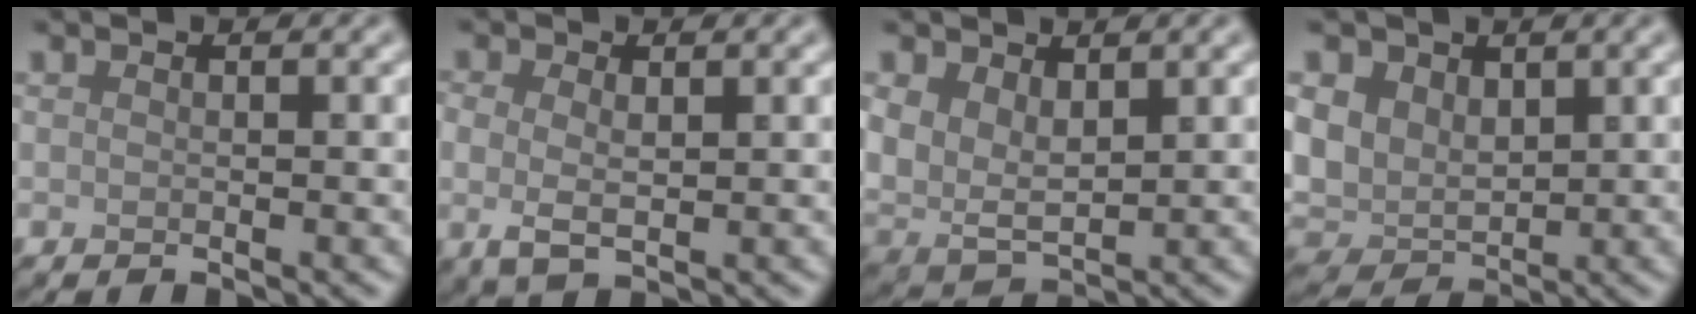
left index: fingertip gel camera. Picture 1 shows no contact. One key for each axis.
{"total": 2.8, "fx": 0.3, "fy": 1.7, "fz": 2.2, "tx": -0.047, "ty": -0.001, "tz": 0.004}
{"total": 5.0, "fx": 1.8, "fy": 3.5, "fz": 3.2, "tx": -0.073, "ty": -0.010, "tz": 0.039}
{"total": 5.9, "fx": 1.6, "fy": 4.6, "fz": 3.3, "tx": -0.084, "ty": 0.000, "tz": 0.026}